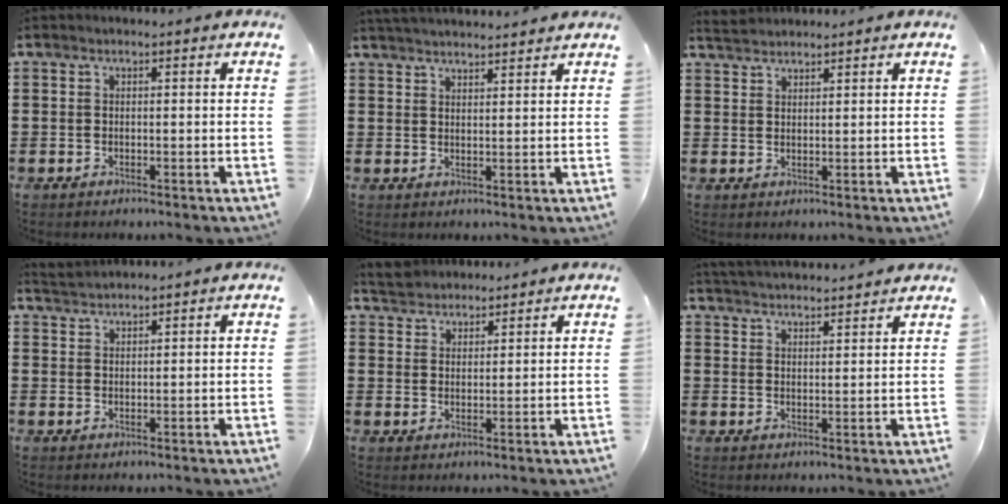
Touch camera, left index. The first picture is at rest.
{"total": 3.0, "force": [3.0, -0.2, 0.2], "torque": [-0.013, -0.006, 0.057]}
{"total": 2.2, "force": [2.2, 0.3, 0.1], "torque": [-0.008, 0.003, 0.044]}
{"total": 2.2, "force": [2.2, 0.0, 0.0], "torque": [-0.006, 0.001, 0.044]}
{"total": 3.5, "force": [3.3, 1.2, -0.3], "torque": [-0.009, -0.004, 0.062]}
{"total": 3.4, "force": [3.4, -0.2, 0.0], "torque": [-0.012, -0.015, 0.062]}